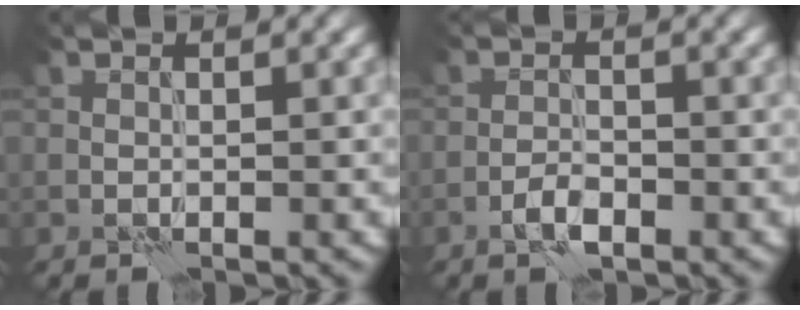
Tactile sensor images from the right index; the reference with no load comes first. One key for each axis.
{"total": 2.0, "fx": -1.3, "fy": 0.8, "fz": 1.4, "tx": -0.026, "ty": 0.003, "tz": -0.027}